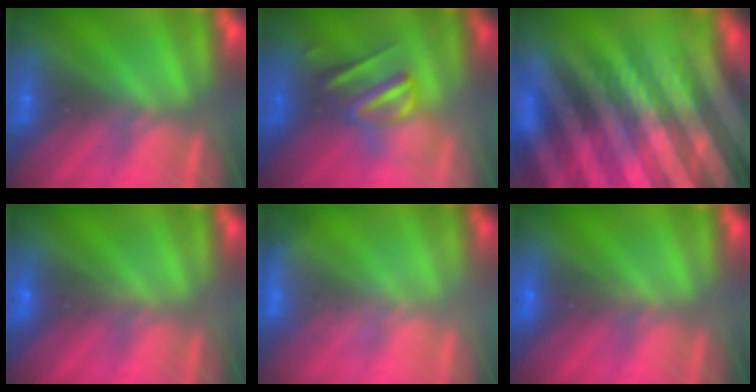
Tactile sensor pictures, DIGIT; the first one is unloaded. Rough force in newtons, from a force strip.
{"total": 2.9}
{"total": 8.7}
{"total": 3.0}
{"total": 2.7}
{"total": 3.0}